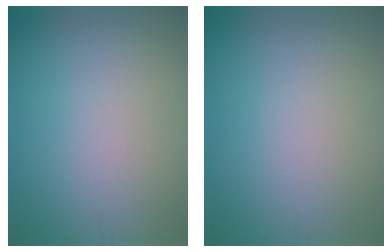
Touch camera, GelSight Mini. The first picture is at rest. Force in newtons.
{"total": 0.0}